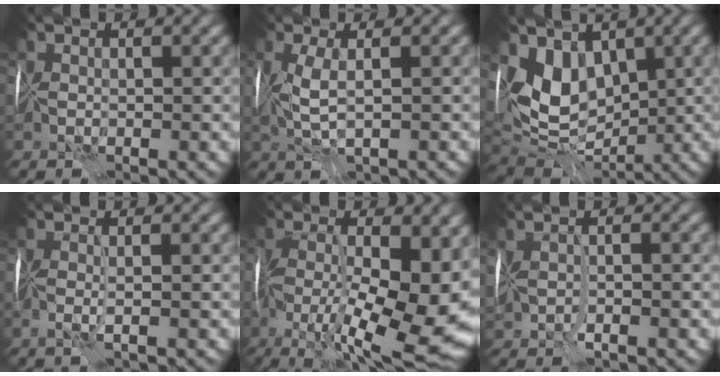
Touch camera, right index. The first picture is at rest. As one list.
[{"total": 2.8, "force": [-0.3, 0.1, 2.7], "torque": [-0.065, -0.001, -0.005]}, {"total": 6.2, "force": [1.6, 4.2, 4.2], "torque": [-0.075, -0.021, 0.029]}, {"total": 1.5, "force": [-0.7, -1.4, 0.3], "torque": [-0.006, -0.006, -0.016]}, {"total": 15.1, "force": [-3.6, 4.5, 14.0], "torque": [-0.211, -0.028, -0.048]}, {"total": 1.2, "force": [-0.9, -0.6, 0.6], "torque": [-0.013, -0.007, -0.016]}]